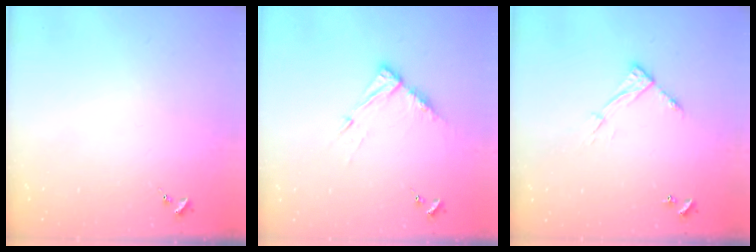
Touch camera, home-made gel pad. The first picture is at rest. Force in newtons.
{"total": 9.4, "press": 9.4, "slide": 0.6}
{"total": 8.1, "press": 8.1, "slide": 0.6}